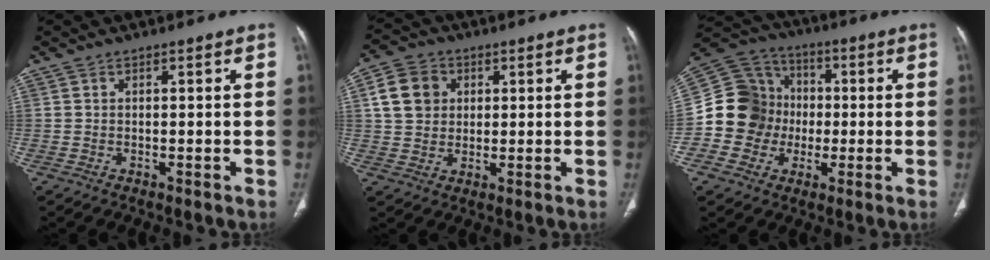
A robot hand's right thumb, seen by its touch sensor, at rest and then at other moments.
{"total": 8.4, "force": [2.3, 7.1, 4.1], "torque": [-0.051, 0.001, 0.039]}
{"total": 14.2, "force": [-1.5, 13.4, 4.4], "torque": [-0.053, 0.038, -0.030]}